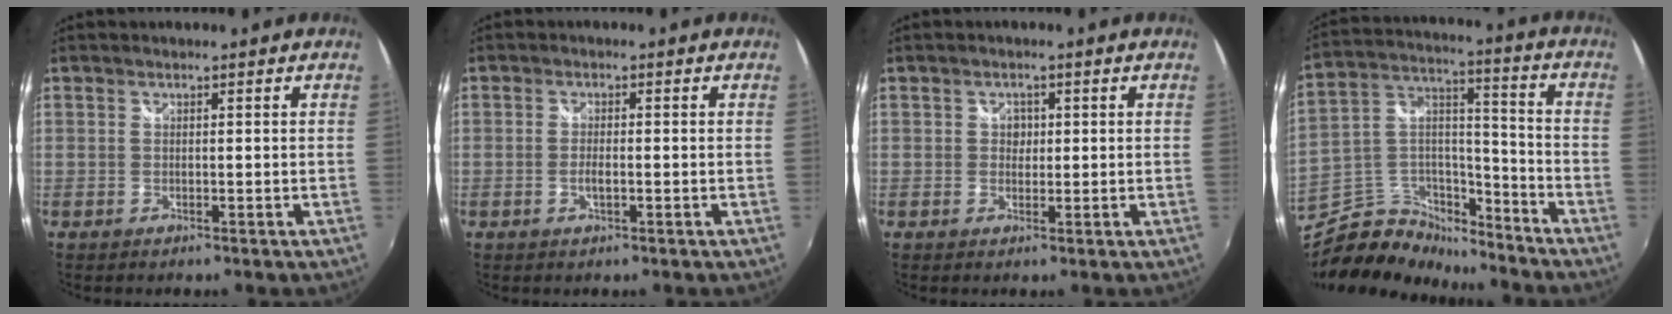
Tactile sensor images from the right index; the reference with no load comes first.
{"total": 2.1, "force": [-0.6, 0.6, 1.9], "torque": [-0.038, -0.002, -0.011]}
{"total": 1.7, "force": [0.1, 1.7, 0.5], "torque": [-0.004, 0.005, 0.001]}
{"total": 13.5, "force": [-10.6, 6.8, 4.7], "torque": [-0.104, 0.051, -0.183]}